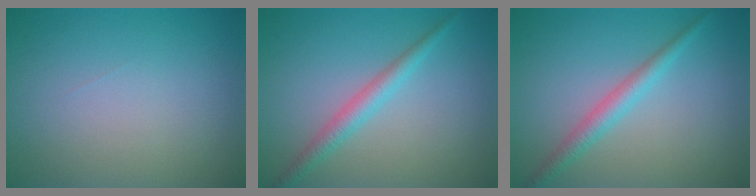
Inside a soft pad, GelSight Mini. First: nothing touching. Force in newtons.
{"total": 2.4, "press": 2.3, "slide": 0.2}
{"total": 2.4, "press": 2.3, "slide": 0.2}